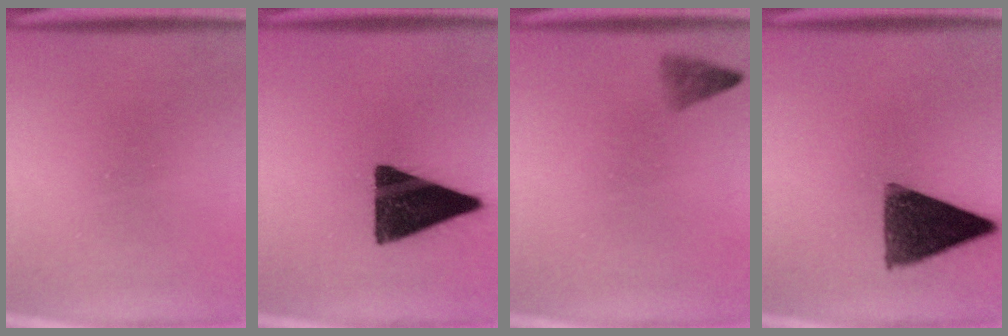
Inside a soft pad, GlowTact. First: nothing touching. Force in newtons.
{"total": 15.4}
{"total": 1.0}
{"total": 12.4}